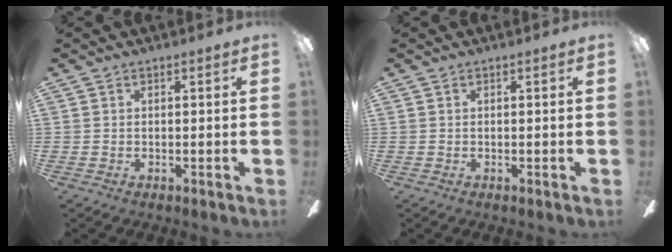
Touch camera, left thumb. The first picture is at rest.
{"total": 0.0}